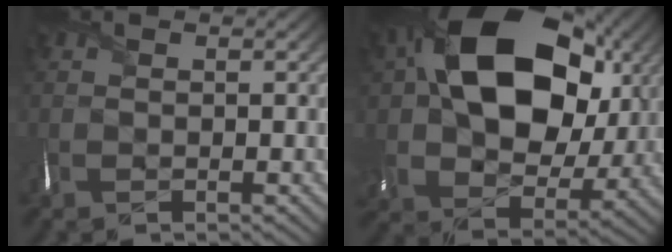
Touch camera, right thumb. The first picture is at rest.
{"total": 20.2, "force": [5.6, 14.4, 13.0], "torque": [-0.264, -0.006, 0.125]}